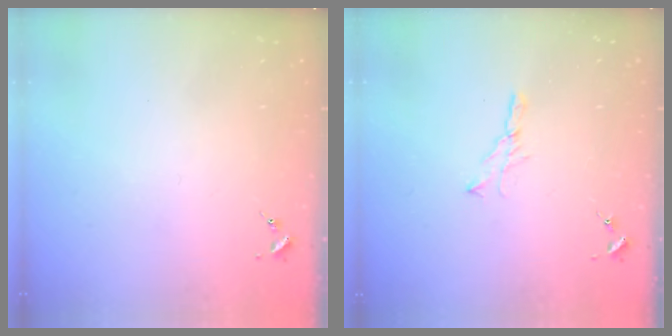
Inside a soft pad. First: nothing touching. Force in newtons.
{"total": 5.1, "press": 5.1, "slide": 0.1}